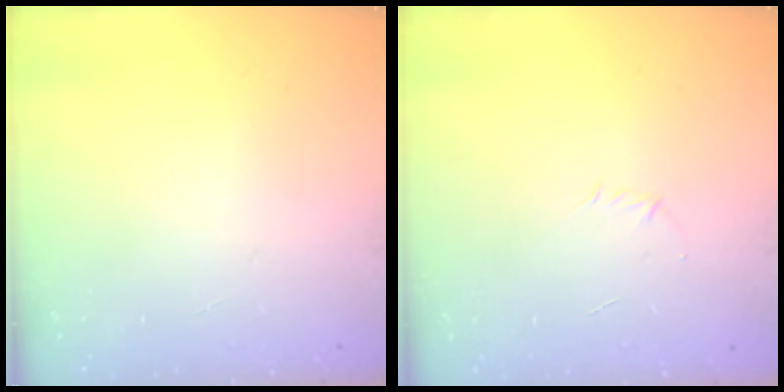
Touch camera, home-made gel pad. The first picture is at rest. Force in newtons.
{"total": 2.9, "press": 2.8, "slide": 0.8}